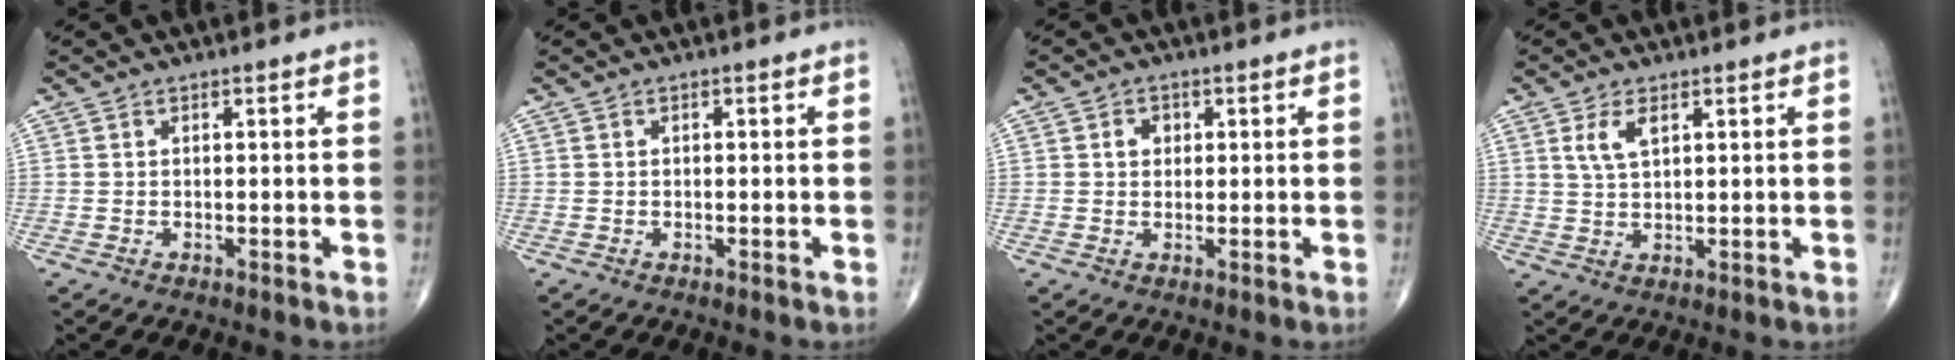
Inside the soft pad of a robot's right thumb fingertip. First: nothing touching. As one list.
[{"total": 0.0}, {"total": 2.4, "force": [0.6, 2.0, 1.2], "torque": [-0.007, 0.003, 0.008]}, {"total": 4.1, "force": [1.8, 1.9, 3.2], "torque": [-0.061, -0.002, 0.039]}]